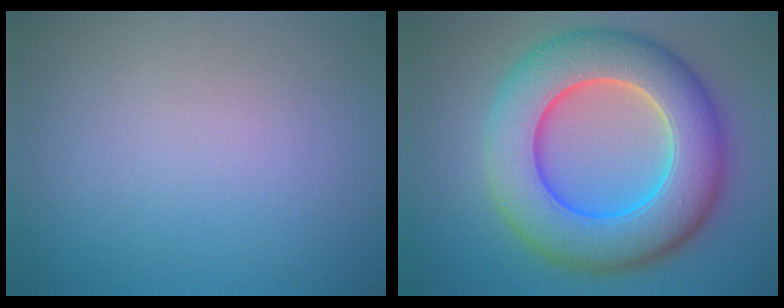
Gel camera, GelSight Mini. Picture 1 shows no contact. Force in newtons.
{"total": 11.6, "press": 11.6, "slide": 0.4}